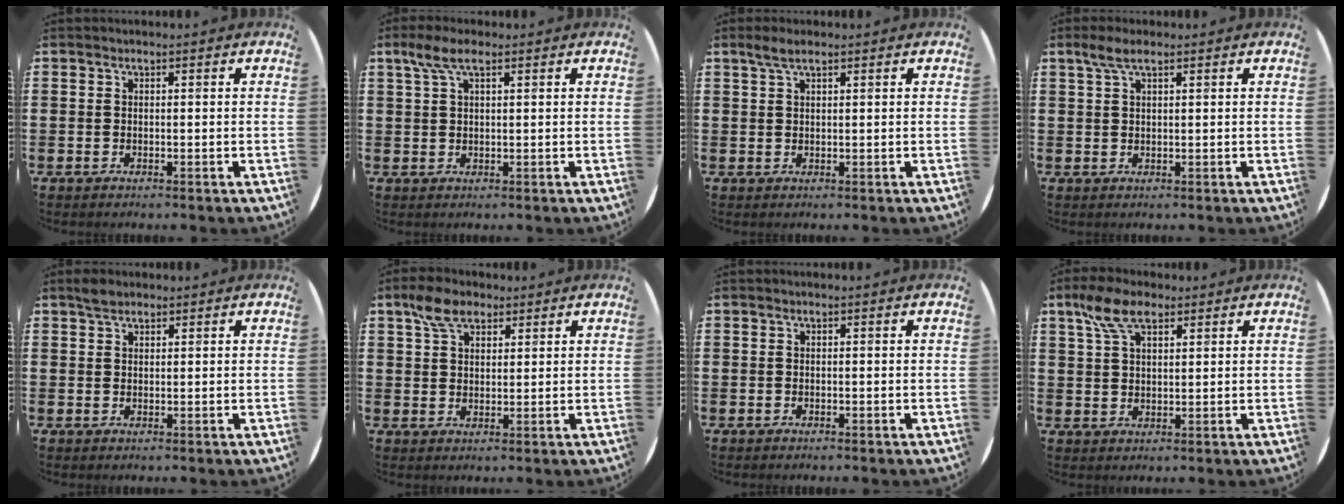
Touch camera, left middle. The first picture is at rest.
{"total": 3.9, "force": [2.2, 1.3, 2.9], "torque": [-0.054, 0.005, 0.037]}
{"total": 2.1, "force": [1.6, 0.5, 1.3], "torque": [-0.028, 0.006, 0.027]}
{"total": 2.9, "force": [2.0, 0.8, 2.0], "torque": [-0.041, 0.007, 0.034]}
{"total": 1.8, "force": [1.6, 0.7, 0.5], "torque": [-0.004, 0.002, 0.028]}
{"total": 5.2, "force": [3.6, 2.8, 2.5], "torque": [-0.049, 0.007, 0.065]}
{"total": 0.0}
{"total": 6.5, "force": [4.0, 3.1, 4.0], "torque": [-0.088, 0.008, 0.073]}